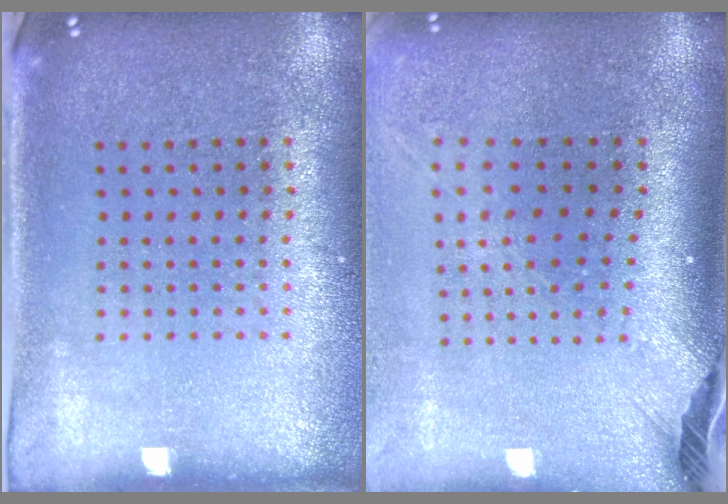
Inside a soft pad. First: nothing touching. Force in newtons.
{"total": 2.5, "press": 1.8, "slide": 1.7}